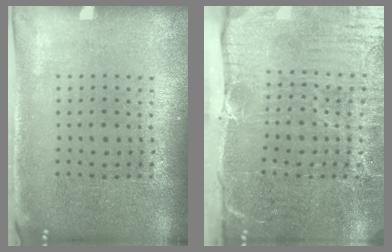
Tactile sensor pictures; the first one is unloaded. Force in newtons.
{"total": 5.4, "press": 4.5, "slide": 3.1}